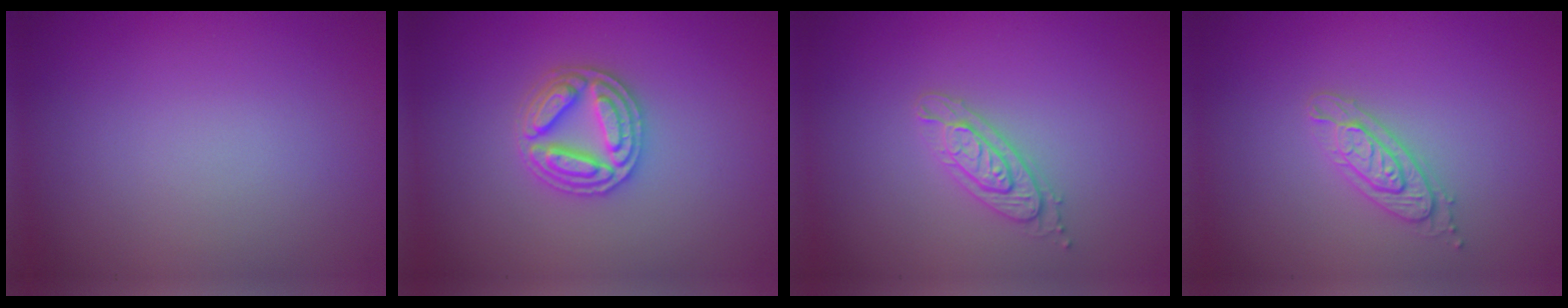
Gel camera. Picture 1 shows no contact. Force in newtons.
{"total": 3.6, "press": 3.5, "slide": 0.8}
{"total": 2.3, "press": 2.2, "slide": 0.5}
{"total": 2.3, "press": 2.2, "slide": 0.5}